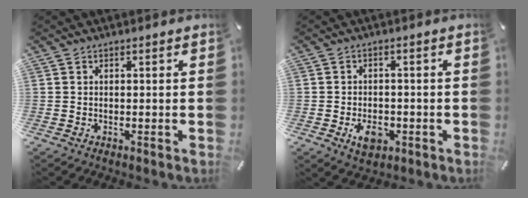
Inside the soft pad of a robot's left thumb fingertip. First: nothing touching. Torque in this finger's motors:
{"motor_torque": [0.27, 1.51, 0.00, 0.04, 0.04]}